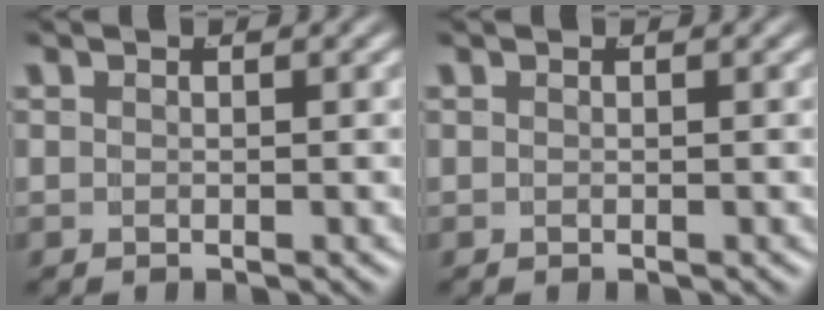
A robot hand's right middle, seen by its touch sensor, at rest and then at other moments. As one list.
[{"total": 0.0}]